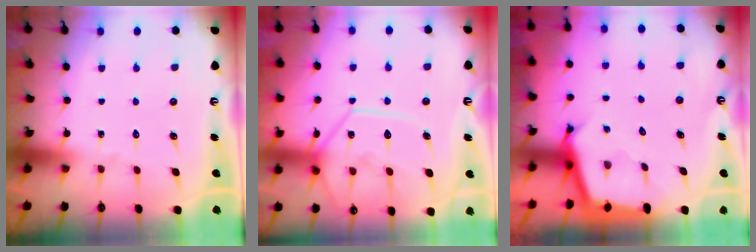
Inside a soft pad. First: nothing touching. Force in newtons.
{"total": 12.3, "press": 12.2, "slide": 0.8}
{"total": 2.7, "press": 2.7, "slide": 0.1}